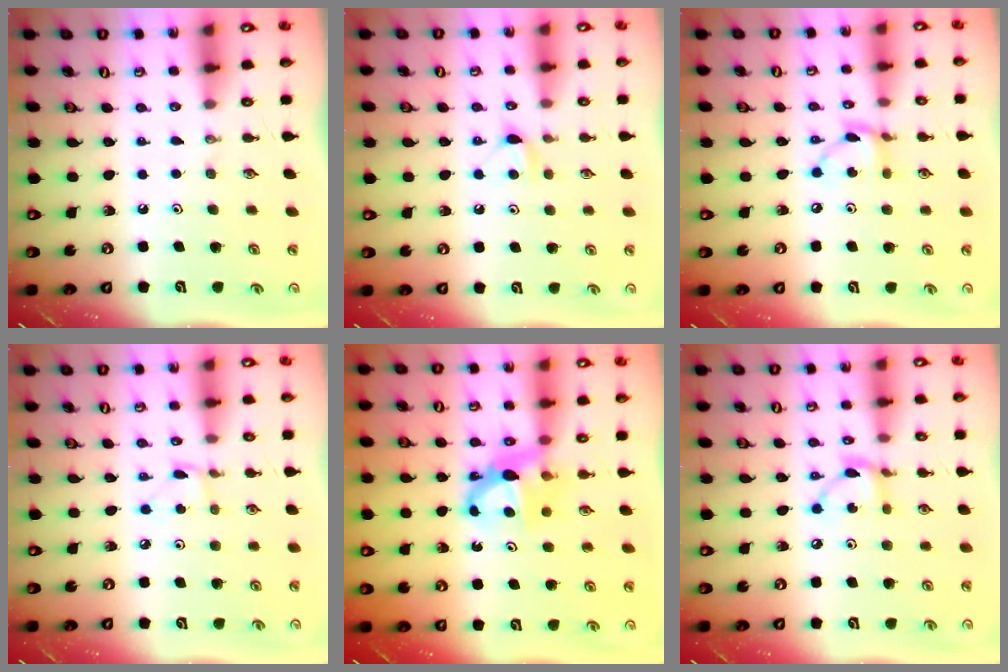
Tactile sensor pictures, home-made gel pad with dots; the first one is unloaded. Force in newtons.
{"total": 4.3, "press": 4.3, "slide": 0.6}
{"total": 8.1, "press": 8.0, "slide": 0.2}
{"total": 2.0, "press": 2.0, "slide": 0.3}
{"total": 7.4, "press": 7.4, "slide": 0.4}
{"total": 5.7, "press": 5.7, "slide": 0.1}